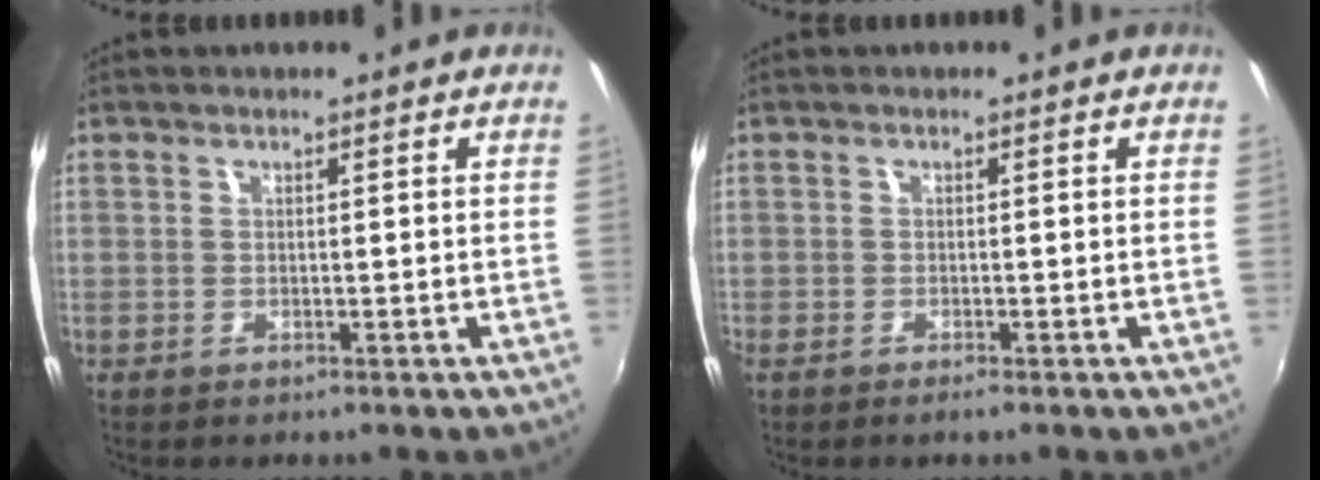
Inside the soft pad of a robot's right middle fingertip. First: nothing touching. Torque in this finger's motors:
{"motor_torque": [0.02, -0.07, 0.06, 0.02]}